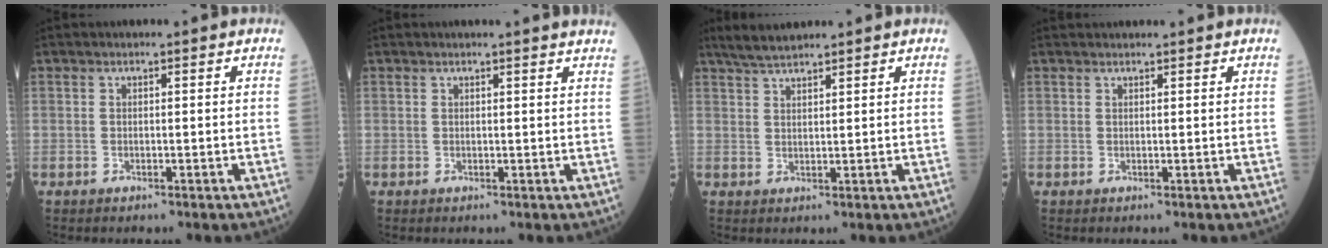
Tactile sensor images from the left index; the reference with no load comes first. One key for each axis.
{"total": 4.1, "fx": 3.9, "fy": -0.3, "fz": 1.2, "tx": -0.014, "ty": 0.000, "tz": 0.030}
{"total": 4.4, "fx": 4.0, "fy": 0.4, "fz": 1.8, "tx": -0.041, "ty": 0.014, "tz": 0.078}
{"total": 3.2, "fx": 3.1, "fy": 0.2, "fz": 0.7, "tx": -0.008, "ty": 0.026, "tz": 0.043}